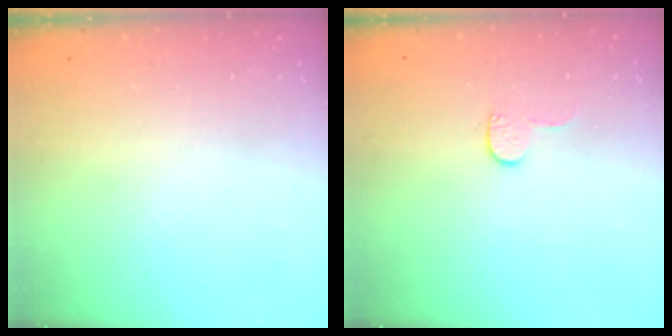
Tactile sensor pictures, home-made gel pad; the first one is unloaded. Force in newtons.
{"total": 3.9, "press": 3.9, "slide": 0.4}